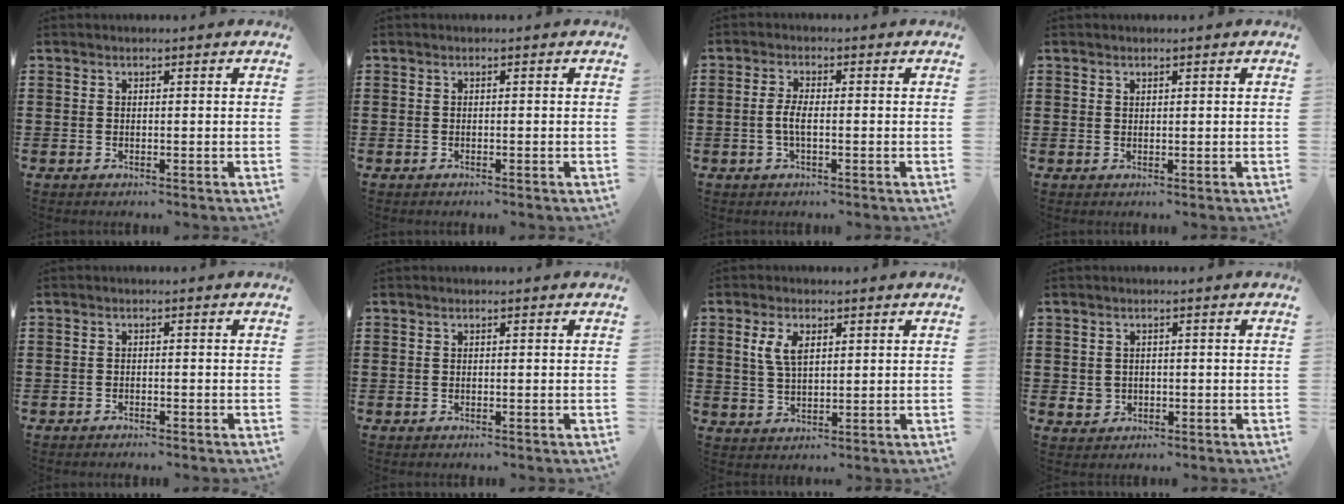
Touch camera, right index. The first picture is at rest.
{"total": 0.0}
{"total": 2.9, "force": [-0.7, 0.8, 2.8], "torque": [-0.064, -0.004, -0.018]}
{"total": 0.6, "force": [0.4, 0.4, 0.1], "torque": [-0.003, 0.002, 0.009]}
{"total": 0.8, "force": [-0.8, 0.1, 0.1], "torque": [-0.004, 0.000, -0.016]}
{"total": 0.0}
{"total": 4.5, "force": [1.6, 2.3, 3.5], "torque": [-0.079, 0.010, 0.027]}
{"total": 1.9, "force": [-0.1, 1.7, 0.6], "torque": [-0.018, 0.007, -0.004]}